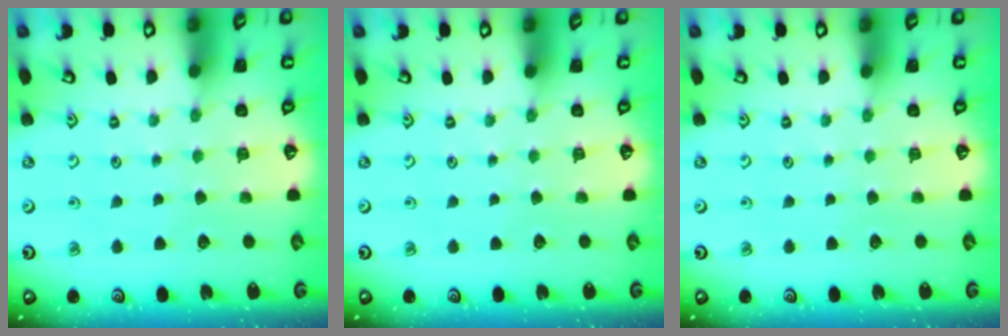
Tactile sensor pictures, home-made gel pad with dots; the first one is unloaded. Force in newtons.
{"total": 0.0}
{"total": 0.0}